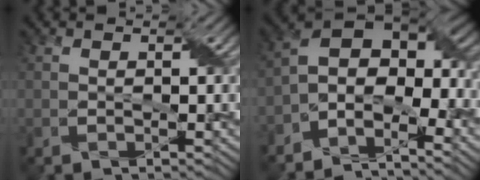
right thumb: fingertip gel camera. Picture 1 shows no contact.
{"total": 10.5, "force": [-4.7, 4.8, 8.0], "torque": [-0.134, -0.002, -0.089]}